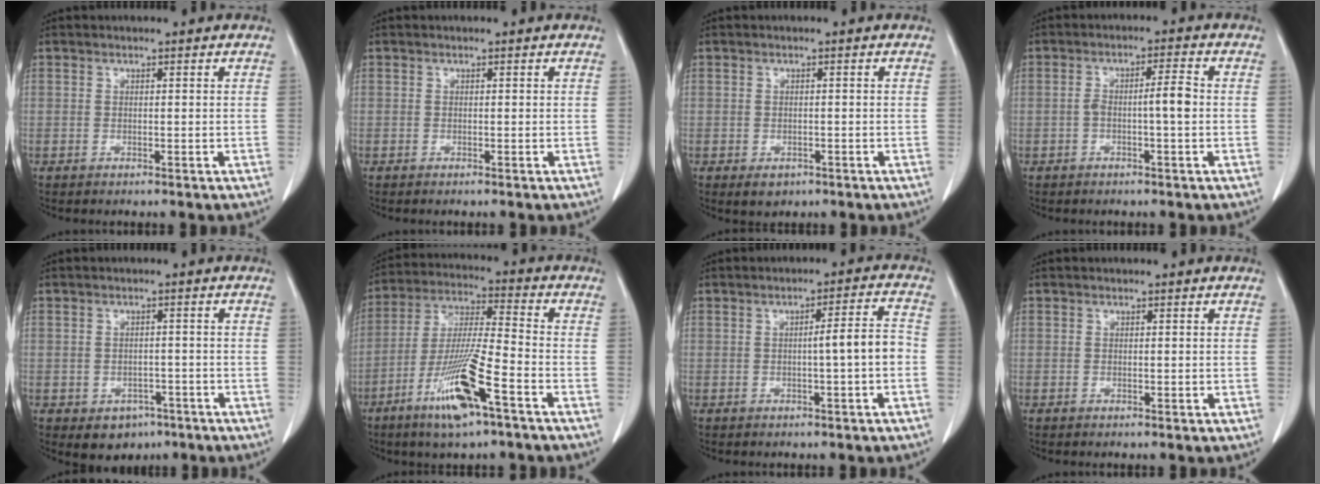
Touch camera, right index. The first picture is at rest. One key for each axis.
{"total": 0.0}
{"total": 2.1, "fx": -1.1, "fy": 1.5, "fz": 1.0, "tx": -0.011, "ty": 0.000, "tz": -0.007}
{"total": 4.1, "fx": -0.7, "fy": 0.3, "fz": 4.0, "tx": -0.070, "ty": 0.014, "tz": -0.009}
{"total": 4.4, "fx": -2.4, "fy": 3.3, "fz": 1.7, "tx": -0.017, "ty": 0.004, "tz": -0.024}
{"total": 13.7, "fx": -7.0, "fy": 1.0, "fz": 11.7, "tx": -0.235, "ty": -0.018, "tz": -0.130}
{"total": 4.9, "fx": -0.9, "fy": -0.1, "fz": 4.8, "tx": -0.066, "ty": 0.012, "tz": -0.014}
{"total": 0.0}